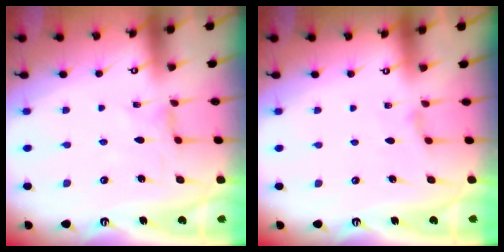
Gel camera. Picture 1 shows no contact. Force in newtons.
{"total": 1.3, "press": 1.2, "slide": 0.3}